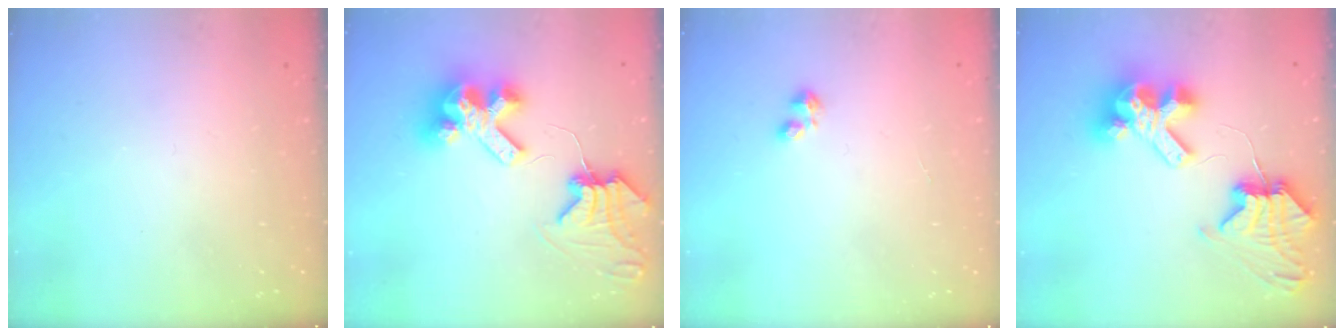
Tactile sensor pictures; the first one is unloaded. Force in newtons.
{"total": 11.3, "press": 11.2, "slide": 1.3}
{"total": 2.2, "press": 2.2, "slide": 0.4}
{"total": 11.3, "press": 11.2, "slide": 1.5}